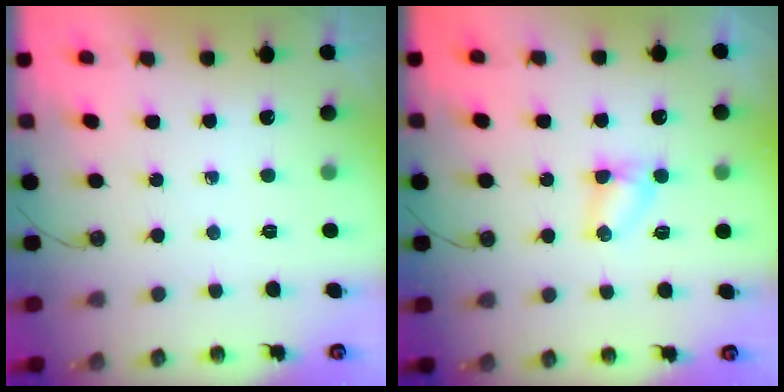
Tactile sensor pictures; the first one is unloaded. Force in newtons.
{"total": 3.6, "press": 3.6, "slide": 0.4}